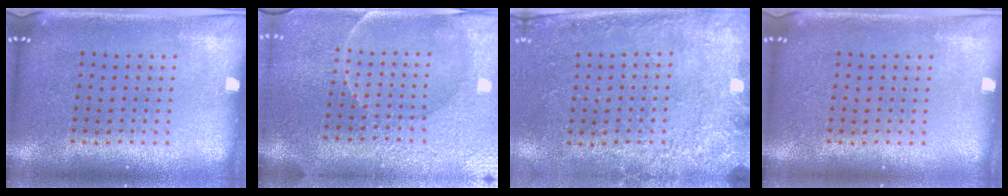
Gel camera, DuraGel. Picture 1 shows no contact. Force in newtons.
{"total": 3.7, "press": 3.4, "slide": 1.4}
{"total": 2.7, "press": 2.0, "slide": 1.9}
{"total": 0.0}